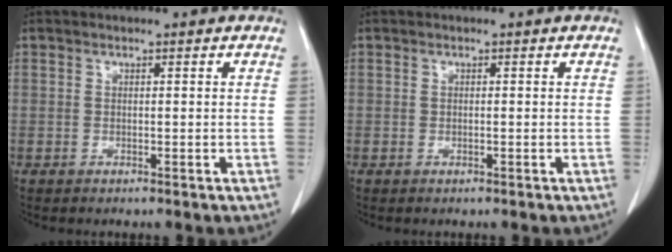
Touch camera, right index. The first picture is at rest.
{"total": 0.0}